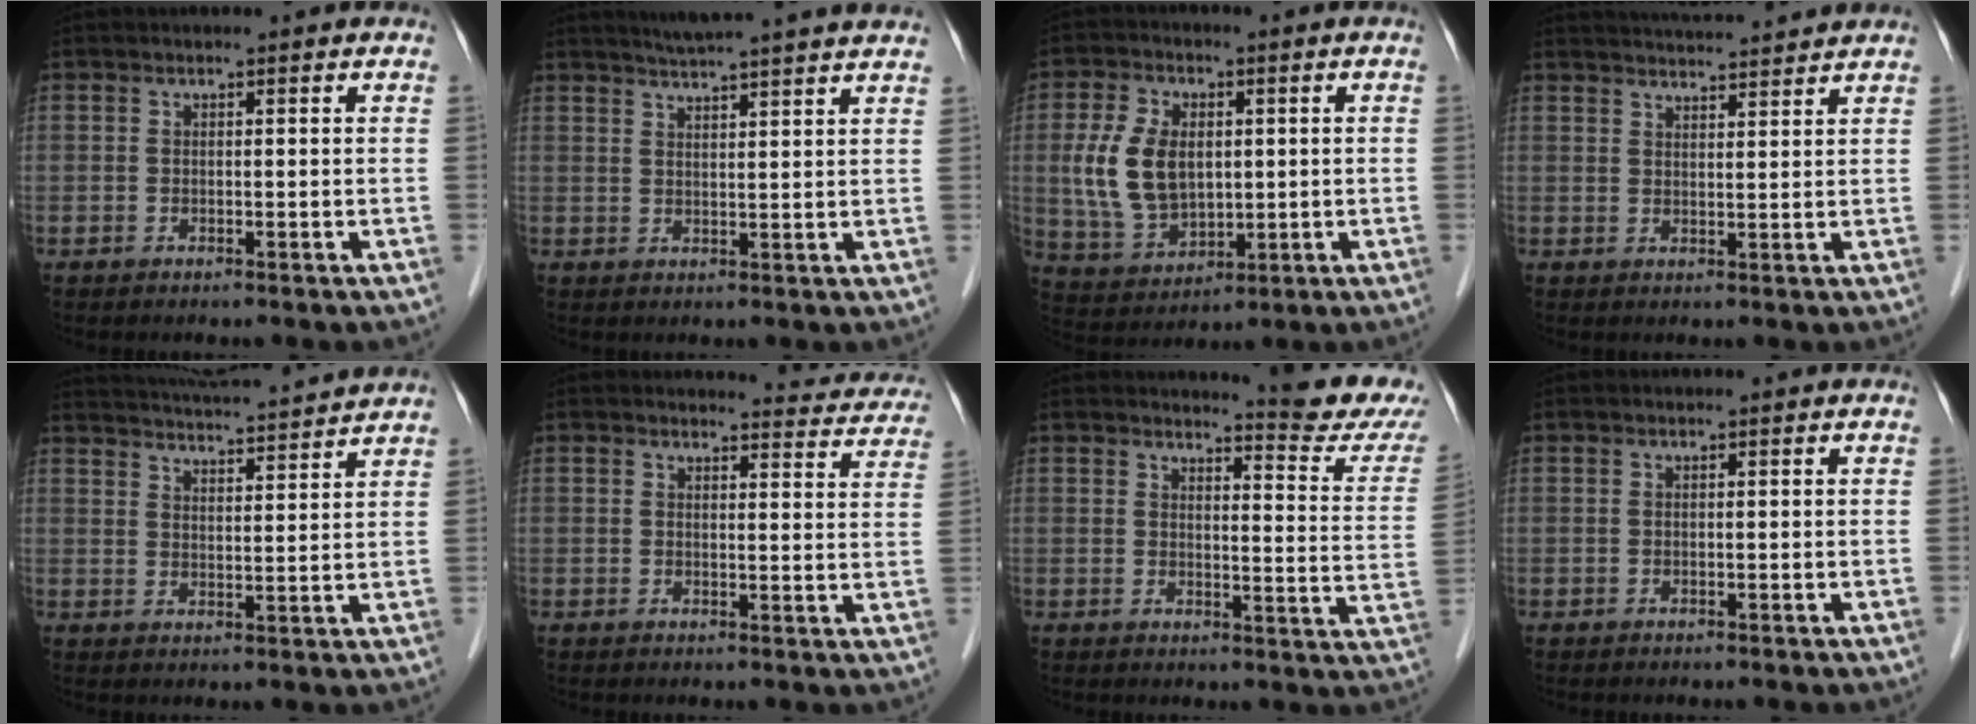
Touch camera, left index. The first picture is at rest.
{"total": 13.5, "force": [12.1, 0.1, 5.9], "torque": [-0.094, 0.015, 0.154]}
{"total": 10.2, "force": [0.8, 6.5, 7.8], "torque": [-0.181, 0.007, 0.028]}
{"total": 9.2, "force": [8.9, 0.4, 2.6], "torque": [-0.045, 0.022, 0.125]}
{"total": 15.8, "force": [15.1, 0.7, 4.8], "torque": [-0.087, 0.019, 0.217]}
{"total": 8.4, "force": [8.1, 1.8, 0.4], "torque": [0.018, -0.026, 0.068]}
{"total": 10.8, "force": [10.1, 0.3, 3.7], "torque": [-0.035, -0.062, 0.101]}
{"total": 0.0}